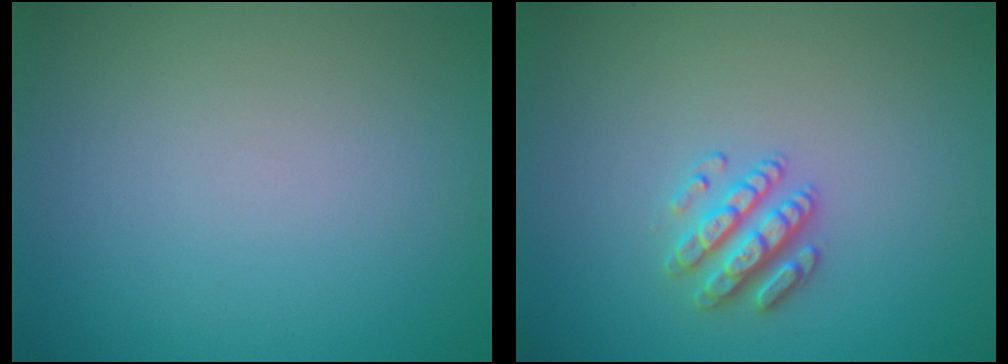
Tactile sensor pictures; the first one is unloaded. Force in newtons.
{"total": 2.6, "press": 2.6, "slide": 0.6}